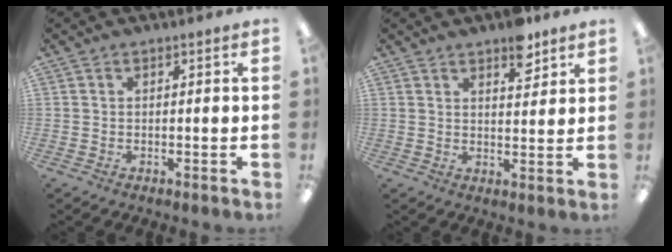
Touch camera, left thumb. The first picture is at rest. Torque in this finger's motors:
{"motor_torque": [0.40, -0.14, 0.89, -0.51, 0.00]}